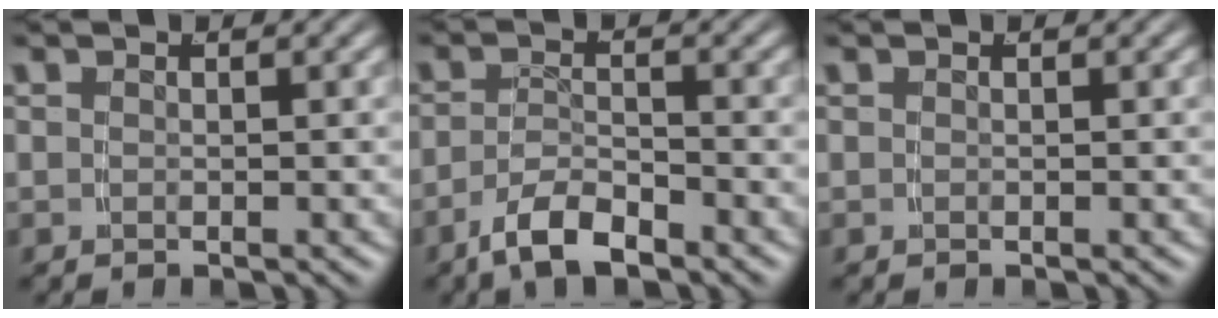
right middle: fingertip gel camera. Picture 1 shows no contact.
{"total": 3.5, "force": [-2.7, 1.0, 2.0], "torque": [-0.037, -0.004, -0.046]}
{"total": 0.0}